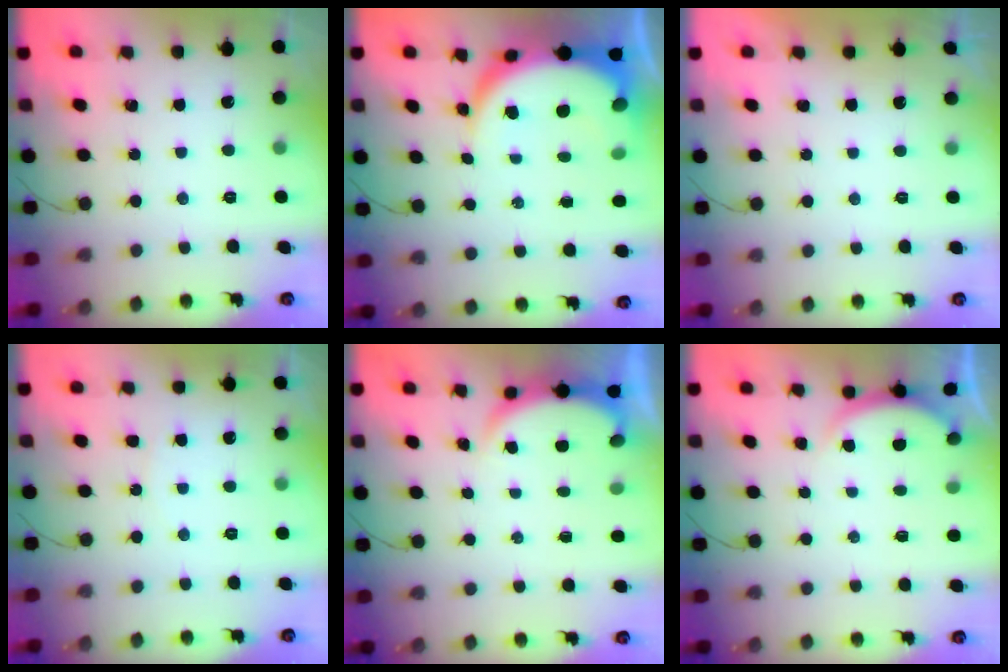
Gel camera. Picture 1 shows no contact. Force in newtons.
{"total": 9.7, "press": 9.6, "slide": 1.2}
{"total": 1.1, "press": 1.0, "slide": 0.5}
{"total": 3.3, "press": 3.3, "slide": 0.3}
{"total": 2.8, "press": 2.7, "slide": 0.6}
{"total": 1.6, "press": 1.5, "slide": 0.6}